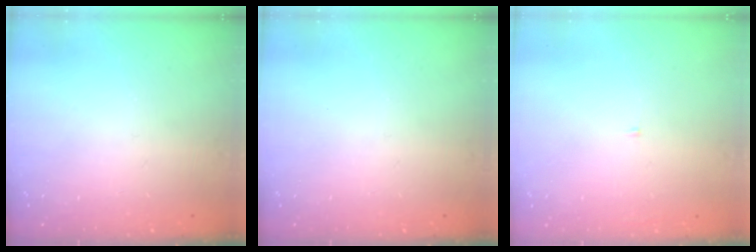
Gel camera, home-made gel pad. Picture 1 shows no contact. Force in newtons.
{"total": 0.0}
{"total": 2.1, "press": 2.1, "slide": 0.2}